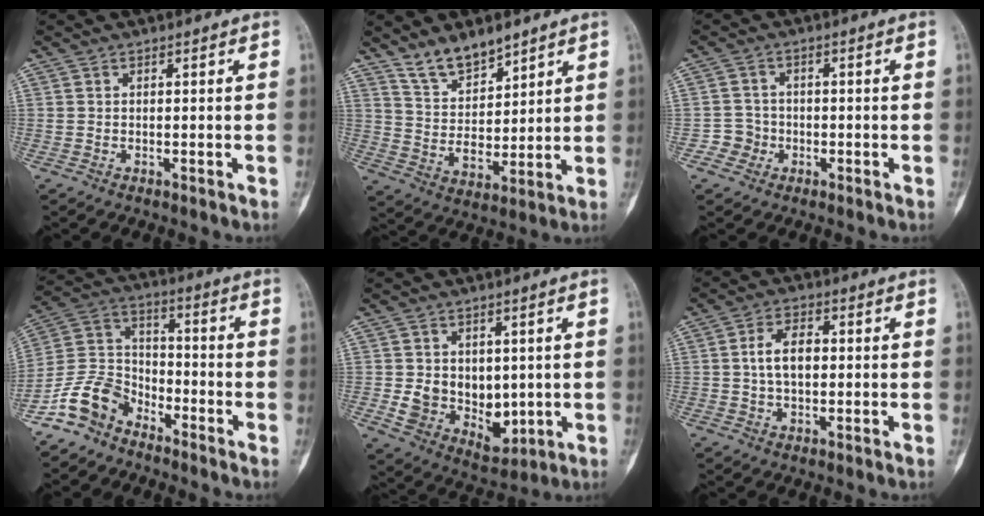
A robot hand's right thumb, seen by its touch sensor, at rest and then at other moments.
{"total": 9.5, "force": [7.5, 4.2, 4.2], "torque": [-0.044, -0.059, 0.149]}
{"total": 3.0, "force": [-1.1, 2.8, -0.2], "torque": [0.023, 0.010, -0.026]}
{"total": 10.5, "force": [-7.7, 6.2, 3.5], "torque": [-0.061, 0.064, -0.163]}
{"total": 11.3, "force": [-0.1, 8.4, 7.6], "torque": [-0.073, -0.016, 0.026]}
{"total": 6.2, "force": [0.4, 3.6, 5.0], "torque": [-0.085, 0.013, 0.004]}